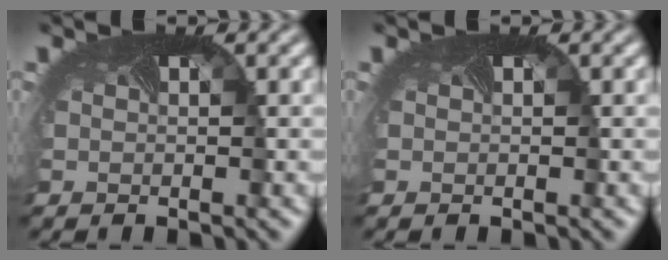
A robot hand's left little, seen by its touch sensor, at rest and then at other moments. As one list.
[{"total": 0.0}]